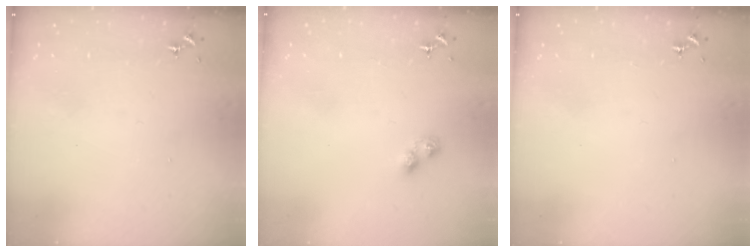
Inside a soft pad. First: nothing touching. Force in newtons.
{"total": 2.6, "press": 2.6, "slide": 0.4}
{"total": 0.0}